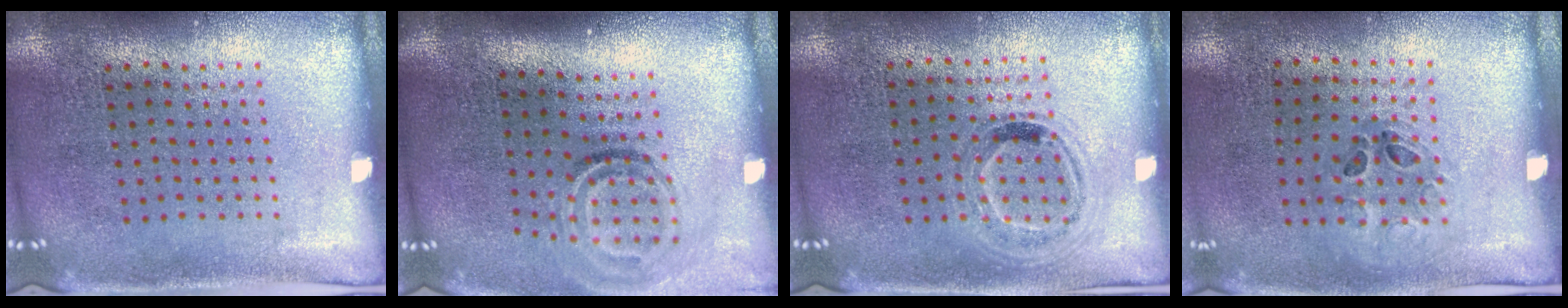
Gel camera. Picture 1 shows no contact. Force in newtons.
{"total": 1.9, "press": 1.2, "slide": 1.5}
{"total": 0.9, "press": 0.9, "slide": 0.3}
{"total": 1.2, "press": 0.7, "slide": 1.0}